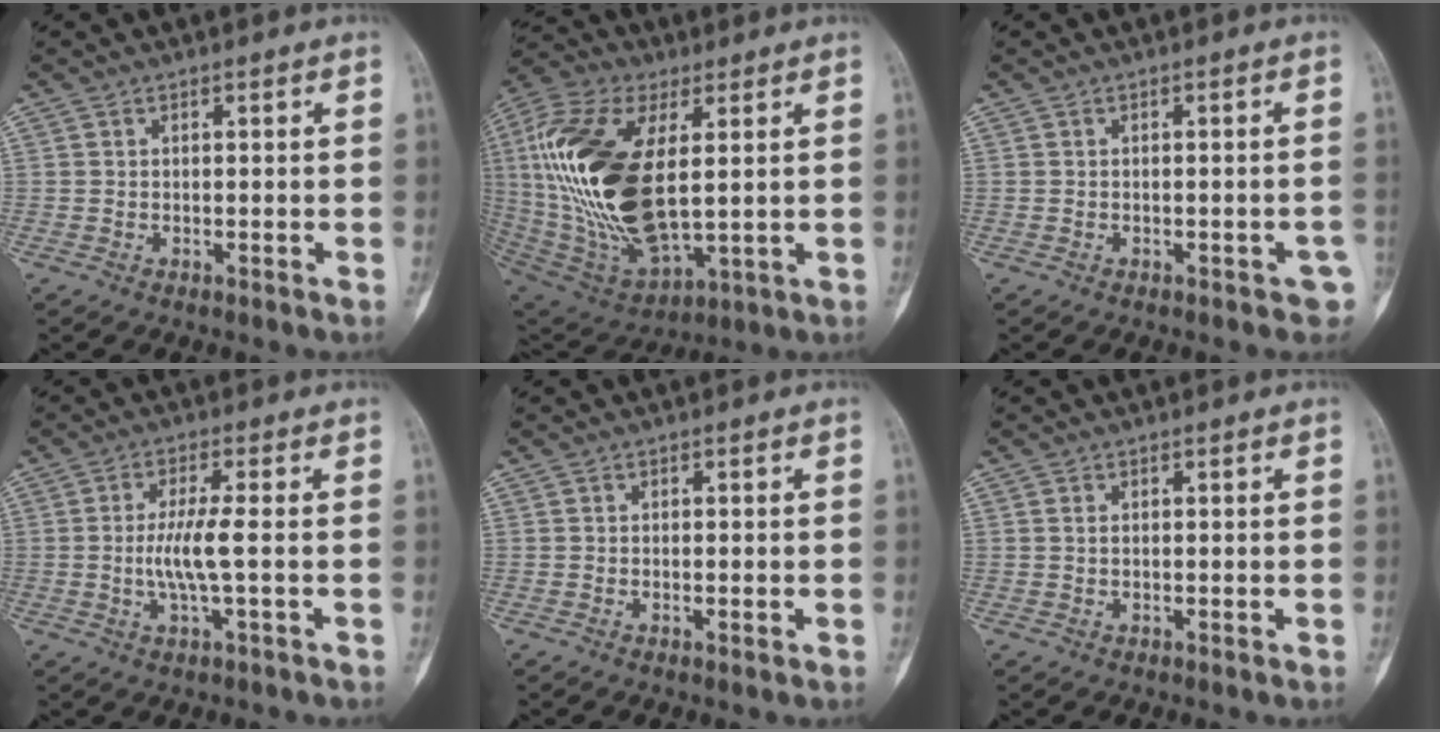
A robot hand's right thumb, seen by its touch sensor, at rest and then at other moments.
{"total": 26.8, "force": [3.4, 13.2, 23.1], "torque": [-0.480, -0.019, 0.069]}
{"total": 3.5, "force": [-1.7, 1.6, 2.5], "torque": [-0.017, 0.009, -0.020]}
{"total": 6.0, "force": [-0.5, 0.6, 5.9], "torque": [-0.135, -0.002, -0.013]}
{"total": 1.3, "force": [-0.2, 0.4, 1.2], "torque": [-0.017, -0.003, -0.002]}
{"total": 0.8, "force": [0.3, 0.4, 0.6], "torque": [-0.015, -0.001, 0.005]}